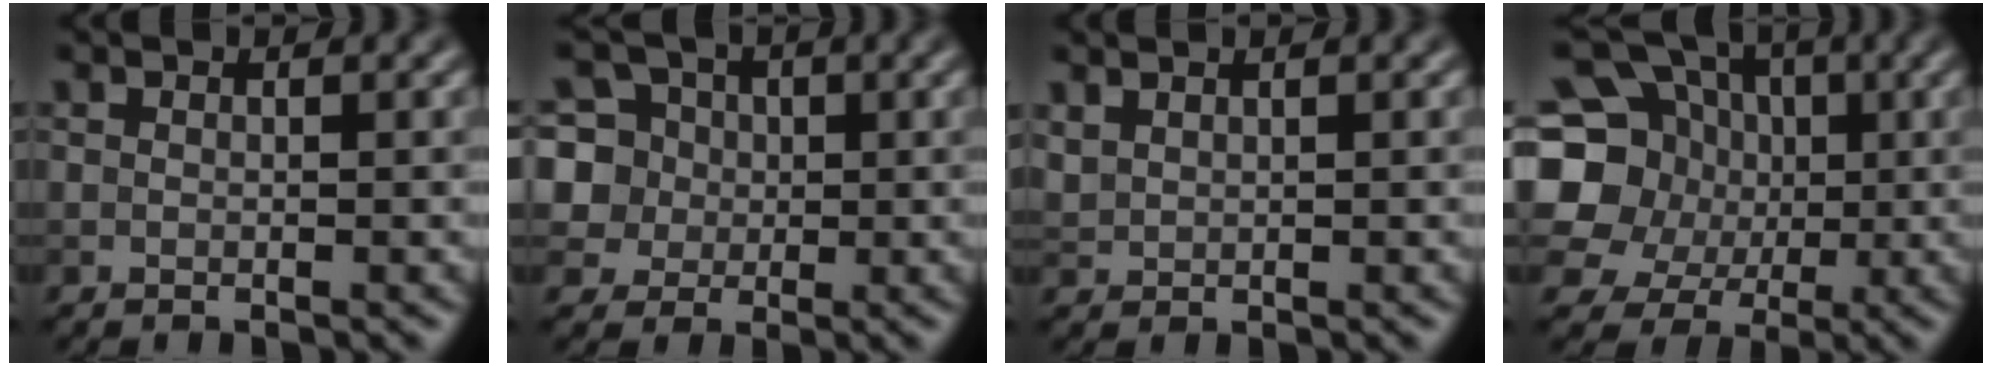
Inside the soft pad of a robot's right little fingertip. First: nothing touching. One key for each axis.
{"total": 9.5, "fx": 2.8, "fy": 8.5, "fz": 3.2, "tx": -0.087, "ty": 0.043, "tz": 0.035}
{"total": 1.0, "fx": 0.9, "fy": 0.4, "fz": 0.3, "tx": -0.012, "ty": 0.002, "tz": 0.025}
{"total": 10.6, "fx": 1.1, "fy": 9.4, "fz": 4.9, "tx": -0.124, "ty": 0.014, "tz": -0.009}